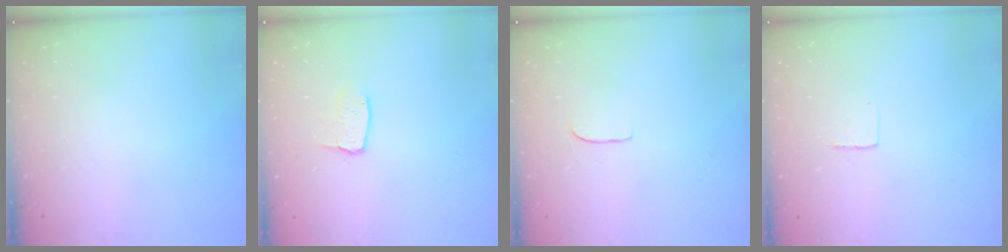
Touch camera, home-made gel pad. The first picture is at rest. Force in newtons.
{"total": 3.0, "press": 3.0, "slide": 0.2}
{"total": 4.9, "press": 4.9, "slide": 0.5}
{"total": 3.0, "press": 3.0, "slide": 0.2}